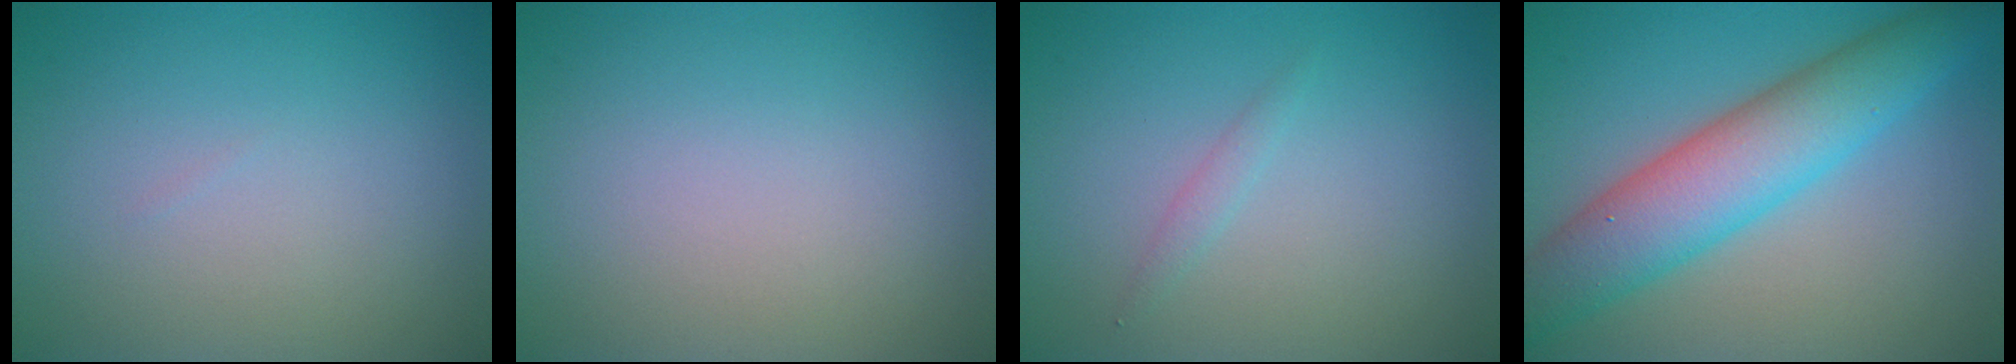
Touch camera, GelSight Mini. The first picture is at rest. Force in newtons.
{"total": 0.0}
{"total": 0.8, "press": 0.8, "slide": 0.1}
{"total": 7.1, "press": 7.1, "slide": 0.4}